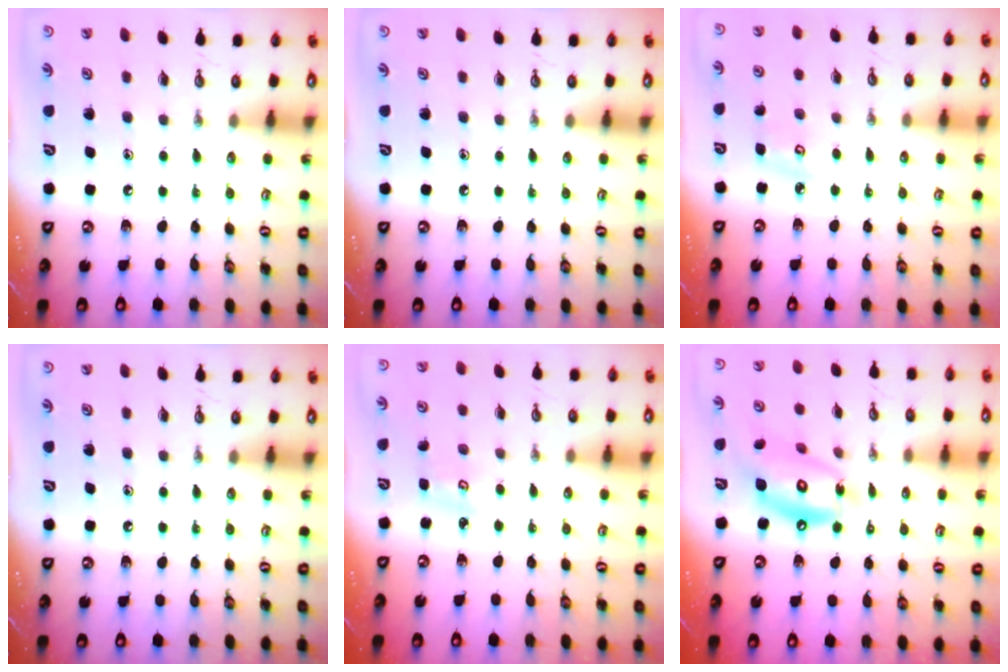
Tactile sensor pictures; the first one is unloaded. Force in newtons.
{"total": 0.0}
{"total": 4.6, "press": 4.6, "slide": 0.3}
{"total": 0.0}
{"total": 2.0, "press": 2.0, "slide": 0.4}
{"total": 12.8, "press": 12.7, "slide": 0.9}